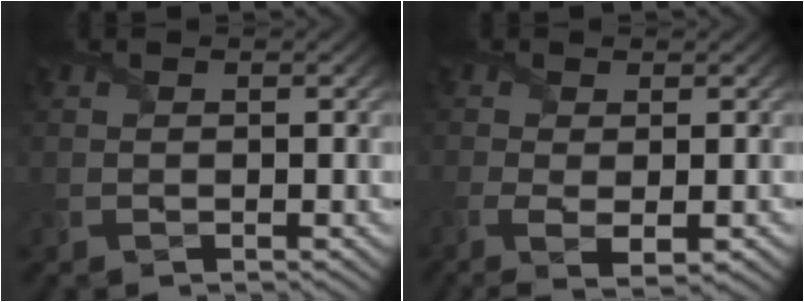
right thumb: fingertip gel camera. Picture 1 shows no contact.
{"total": 3.5, "force": [-1.2, 1.2, 3.0], "torque": [-0.078, -0.011, -0.020]}